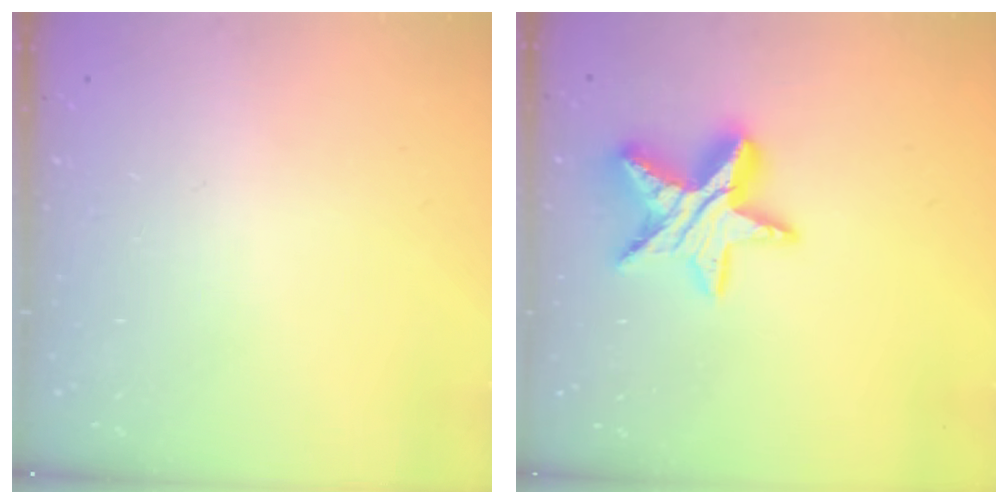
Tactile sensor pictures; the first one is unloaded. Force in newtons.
{"total": 14.8, "press": 14.8, "slide": 1.1}